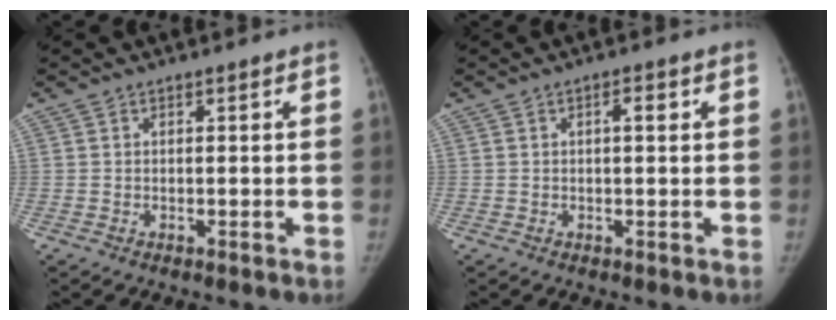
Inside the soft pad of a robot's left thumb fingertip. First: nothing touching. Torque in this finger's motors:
{"motor_torque": [-0.31, 0.03, 0.39, 0.24, -0.01]}